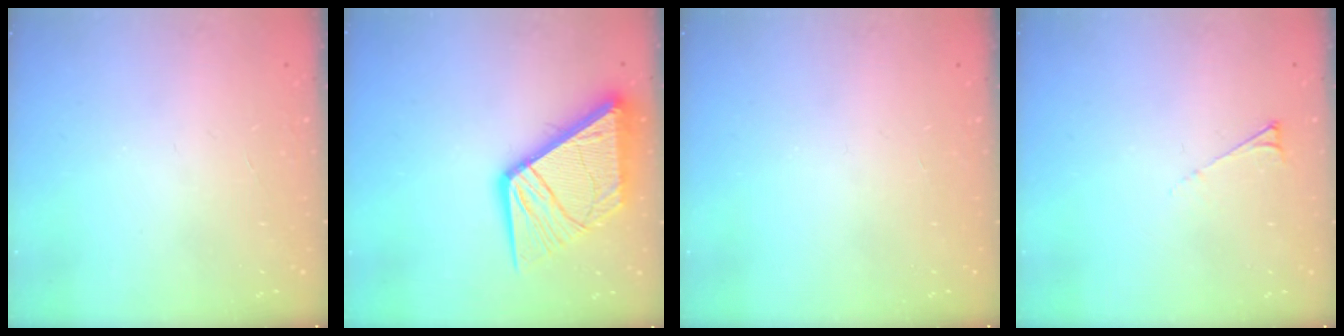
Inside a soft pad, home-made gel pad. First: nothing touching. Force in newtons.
{"total": 16.4, "press": 16.3, "slide": 2.0}
{"total": 0.0}
{"total": 3.7, "press": 3.6, "slide": 0.6}